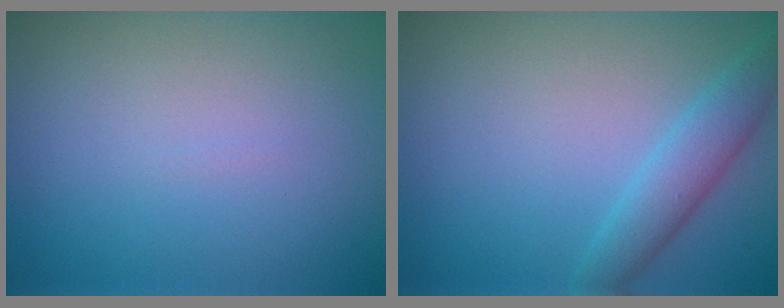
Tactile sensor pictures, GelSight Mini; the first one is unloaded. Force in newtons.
{"total": 2.9, "press": 2.9, "slide": 0.1}